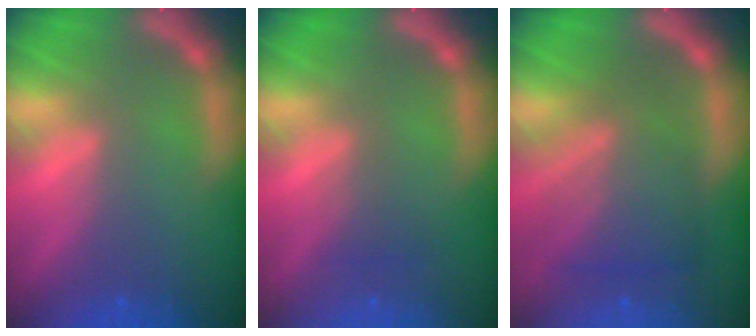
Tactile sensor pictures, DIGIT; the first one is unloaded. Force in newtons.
{"total": 1.5}
{"total": 7.0}